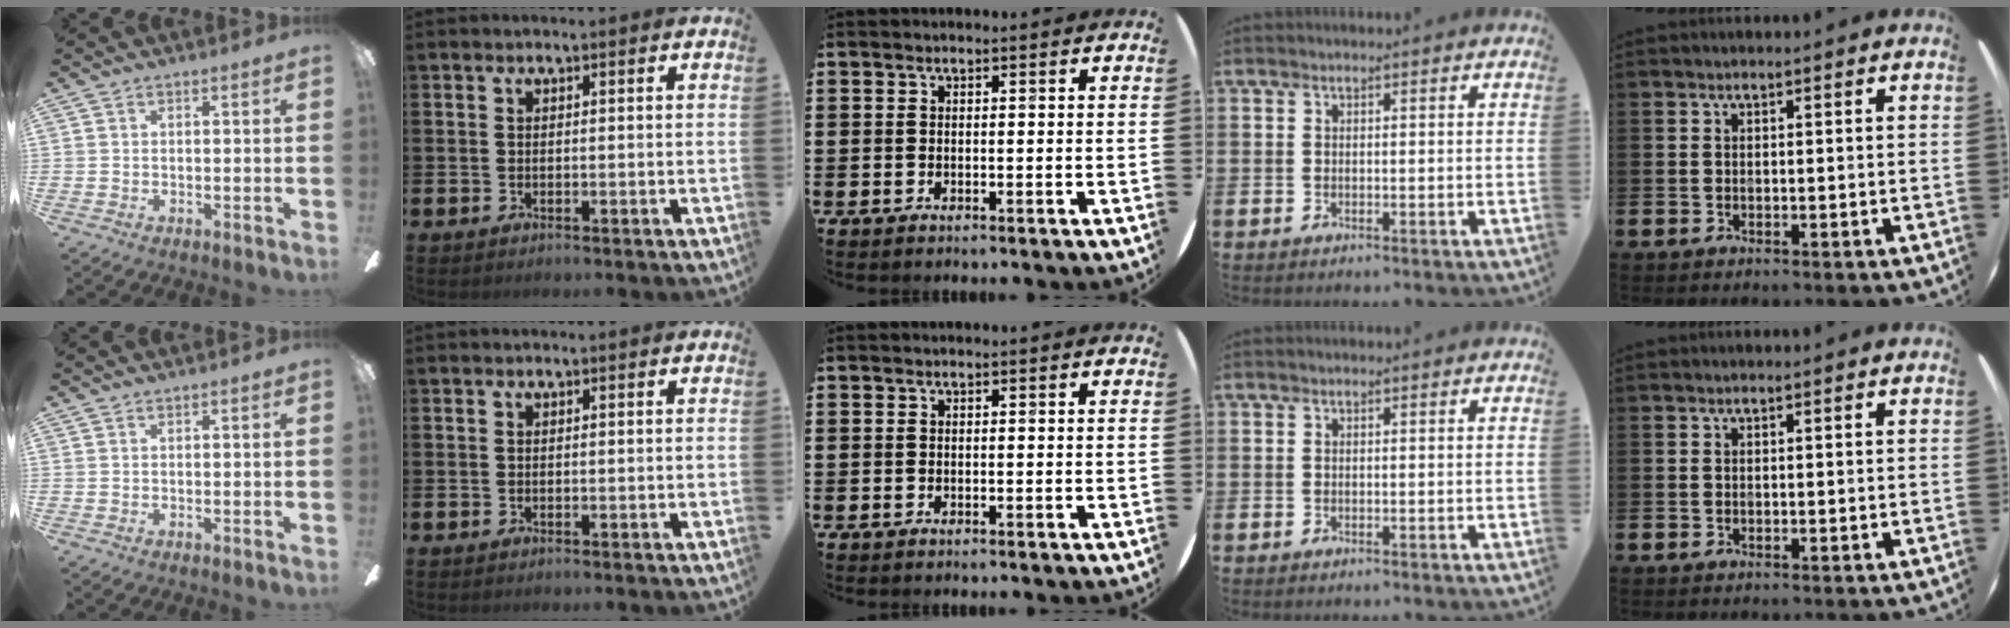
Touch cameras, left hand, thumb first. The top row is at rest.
{}